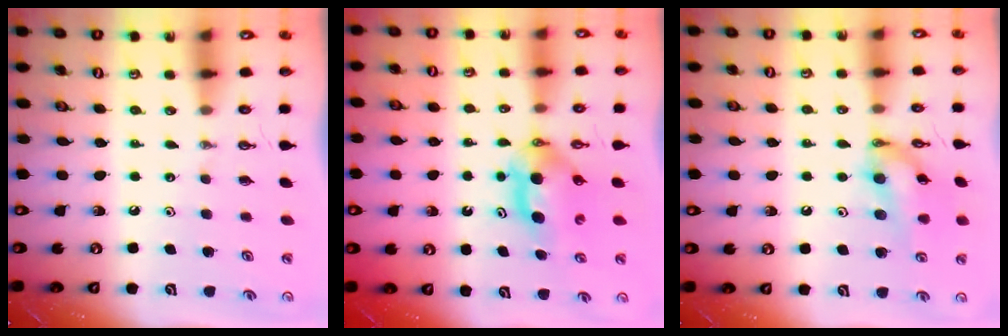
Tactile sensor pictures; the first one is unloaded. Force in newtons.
{"total": 5.8, "press": 5.7, "slide": 1.1}
{"total": 13.4, "press": 13.4, "slide": 1.2}